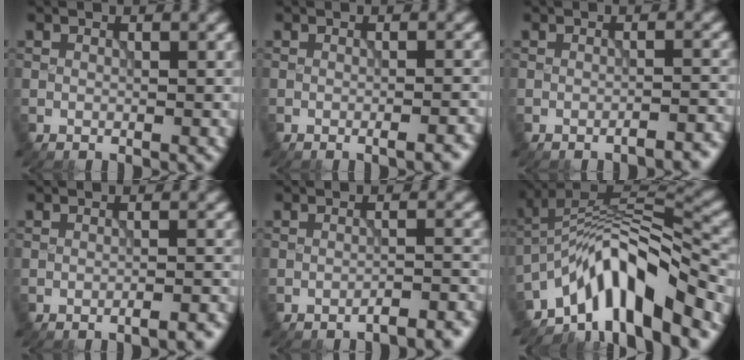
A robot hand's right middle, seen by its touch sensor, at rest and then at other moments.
{"total": 2.1, "force": [-0.9, 0.6, 1.8], "torque": [-0.015, 0.003, -0.017]}
{"total": 2.3, "force": [-1.7, 0.6, 1.5], "torque": [-0.014, 0.004, -0.025]}
{"total": 2.3, "force": [-1.7, 0.5, 1.5], "torque": [-0.014, 0.004, -0.026]}
{"total": 3.1, "force": [-2.5, 0.7, 1.7], "torque": [-0.015, 0.009, -0.037]}
{"total": 10.9, "force": [-6.6, 3.5, 8.0], "torque": [-0.119, 0.011, -0.126]}